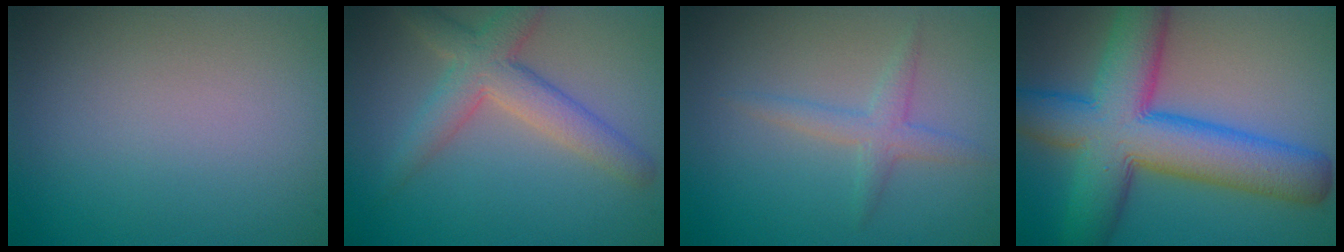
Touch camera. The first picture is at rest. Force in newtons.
{"total": 4.6, "press": 4.6, "slide": 0.3}
{"total": 2.0, "press": 2.0, "slide": 0.1}
{"total": 11.6, "press": 11.6, "slide": 0.3}